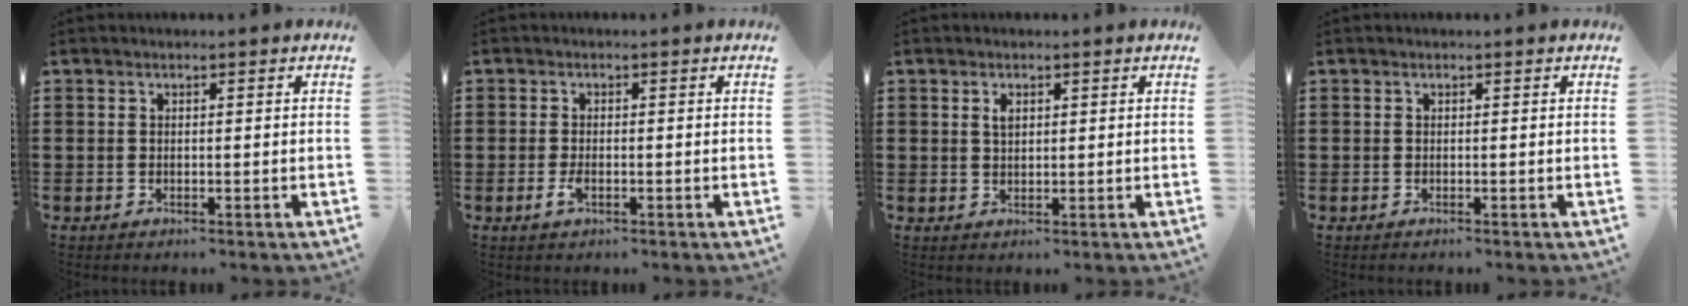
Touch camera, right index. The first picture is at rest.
{"total": 2.0, "force": [-0.8, 0.7, 1.7], "torque": [-0.040, -0.006, -0.016]}
{"total": 1.6, "force": [0.7, 0.8, 1.2], "torque": [-0.026, 0.004, 0.012]}
{"total": 0.0}